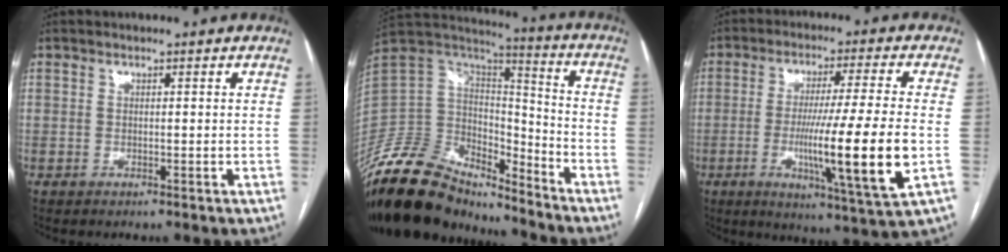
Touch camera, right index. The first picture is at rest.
{"total": 23.9, "force": [-20.2, 8.8, 9.4], "torque": [-0.229, 0.015, -0.358]}
{"total": 16.2, "force": [-3.3, -1.1, 15.8], "torque": [-0.276, -0.032, -0.059]}